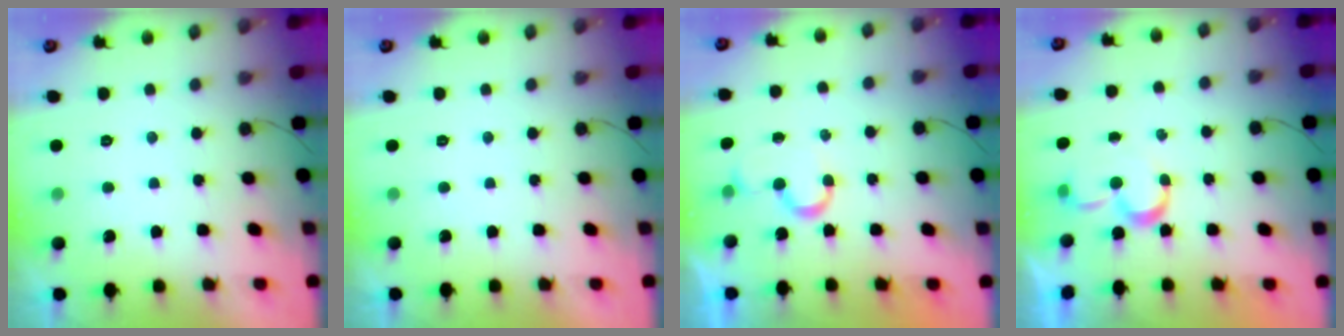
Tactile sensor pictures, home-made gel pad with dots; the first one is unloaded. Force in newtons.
{"total": 1.7, "press": 1.7, "slide": 0.1}
{"total": 5.7, "press": 5.7, "slide": 0.4}
{"total": 5.5, "press": 5.5, "slide": 0.4}